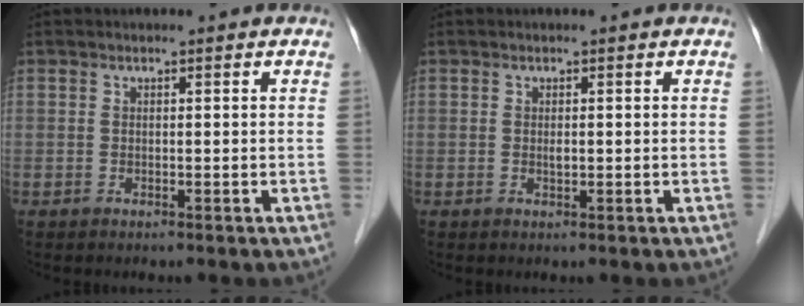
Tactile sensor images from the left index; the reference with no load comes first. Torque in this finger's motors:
{"motor_torque": [0.05, 0.03, 0.00, 0.00]}